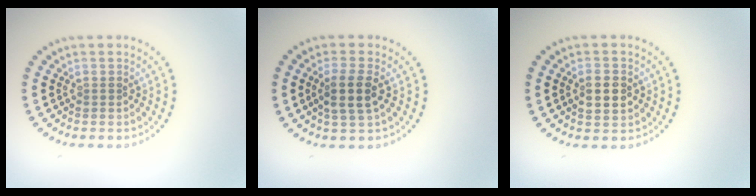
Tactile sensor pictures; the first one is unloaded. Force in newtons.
{"total": 2.8, "press": 2.5, "slide": 1.1}
{"total": 2.3, "press": 2.2, "slide": 0.2}